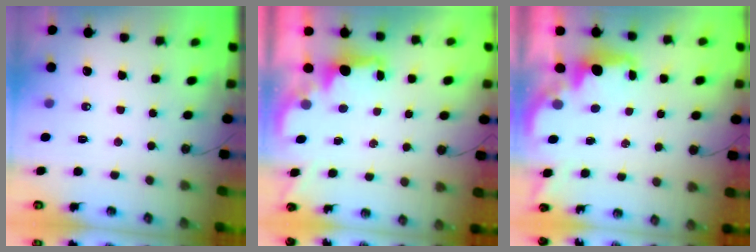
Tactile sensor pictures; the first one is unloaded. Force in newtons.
{"total": 1.7, "press": 1.6, "slide": 0.6}
{"total": 2.2, "press": 2.1, "slide": 0.8}